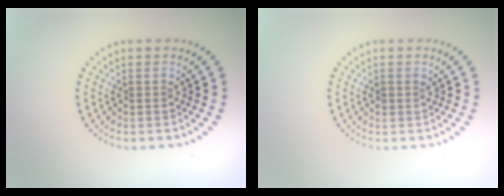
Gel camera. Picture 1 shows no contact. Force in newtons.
{"total": 0.7, "press": 0.7, "slide": 0.2}